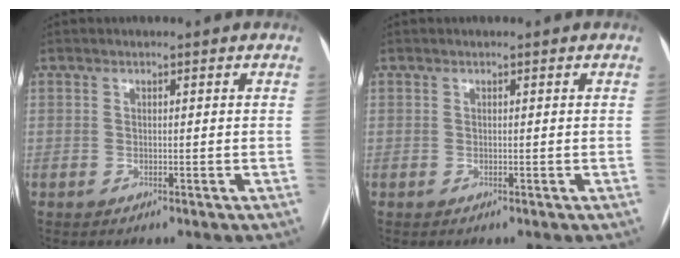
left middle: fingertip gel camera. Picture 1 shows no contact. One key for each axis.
{"total": 0.0}